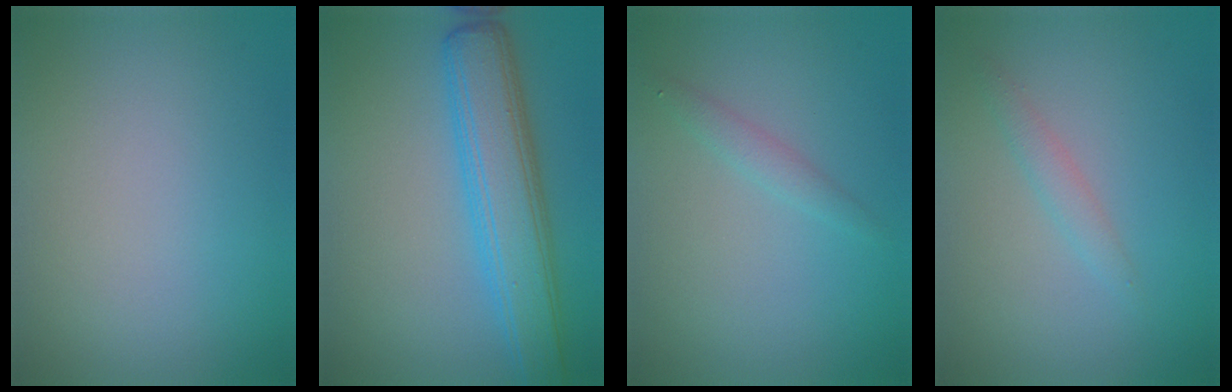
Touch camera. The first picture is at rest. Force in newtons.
{"total": 5.5, "press": 5.4, "slide": 0.3}
{"total": 1.3, "press": 1.3, "slide": 0.0}
{"total": 1.4, "press": 1.4, "slide": 0.1}